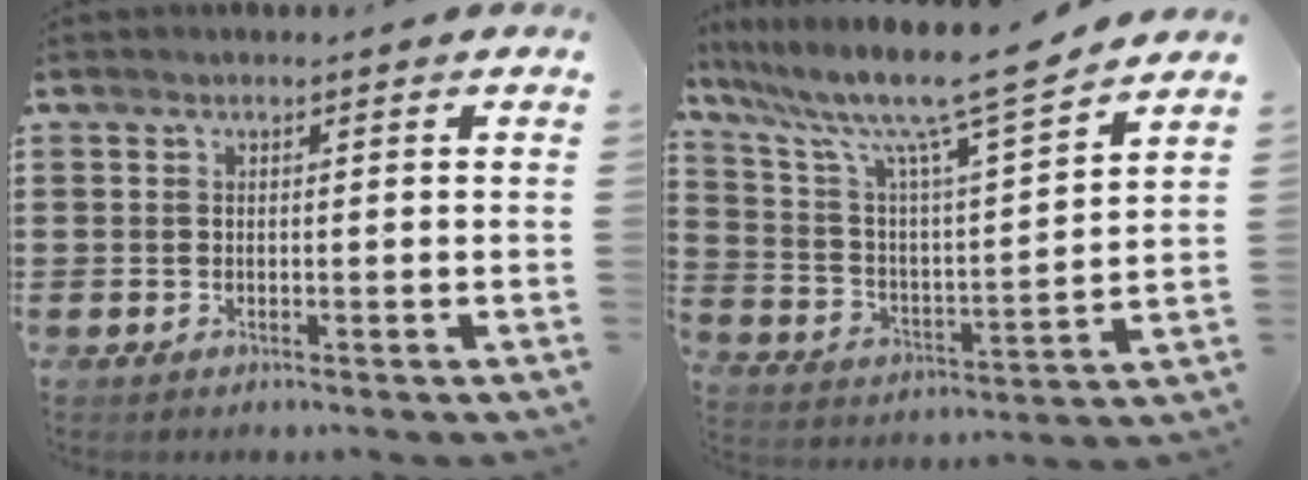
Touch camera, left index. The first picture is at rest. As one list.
[{"total": 11.9, "force": [9.7, 0.6, 7.0], "torque": [-0.163, -0.066, 0.153]}]